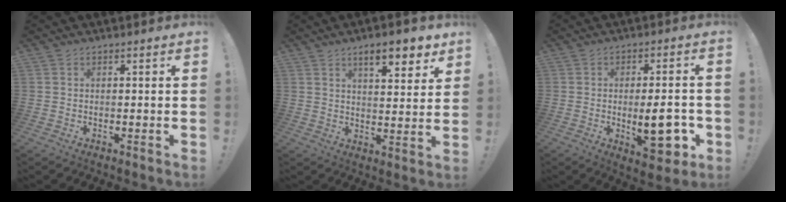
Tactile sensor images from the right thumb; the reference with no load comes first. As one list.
[{"total": 9.0, "force": [5.8, 2.5, 6.4], "torque": [-0.091, -0.029, 0.096]}, {"total": 13.8, "force": [-3.0, 5.2, 12.4], "torque": [-0.147, -0.002, -0.041]}]